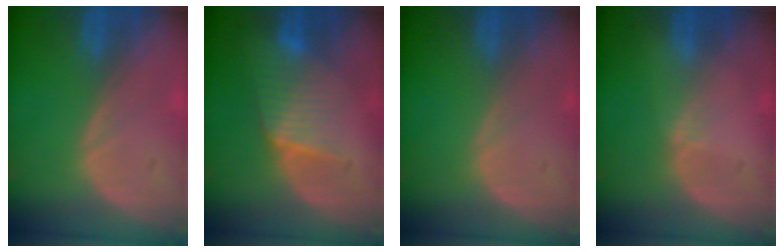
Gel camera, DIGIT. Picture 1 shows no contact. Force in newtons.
{"total": 6.4, "press": 6.2, "slide": 1.6}
{"total": 0.0}
{"total": 0.6, "press": 0.6, "slide": 0.2}